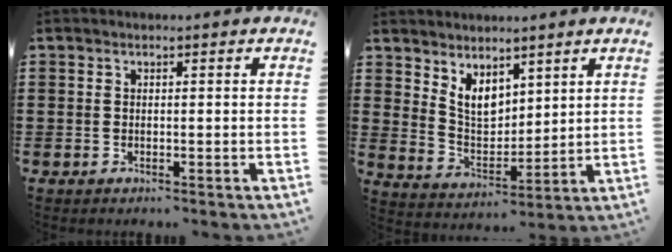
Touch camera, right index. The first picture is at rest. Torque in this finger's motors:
{"motor_torque": [-0.61, 0.90, 0.01, 0.01]}